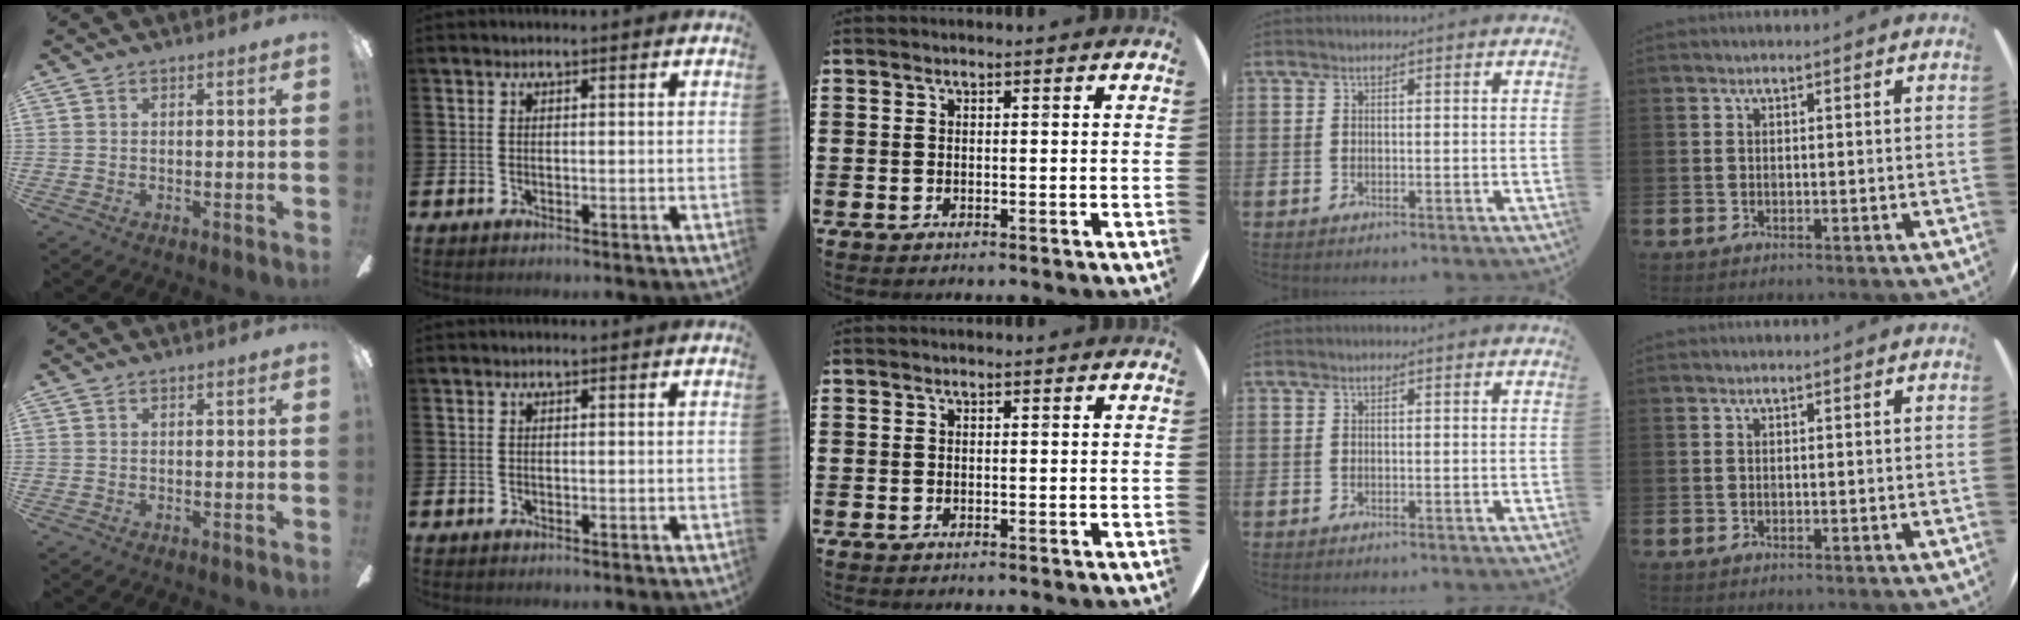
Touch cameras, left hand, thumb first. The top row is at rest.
{}